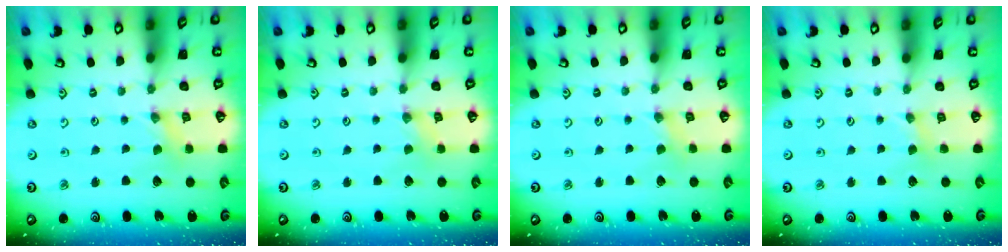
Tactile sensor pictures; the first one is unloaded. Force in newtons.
{"total": 1.9, "press": 1.9, "slide": 0.3}
{"total": 1.4, "press": 1.4, "slide": 0.3}
{"total": 1.2, "press": 1.1, "slide": 0.3}